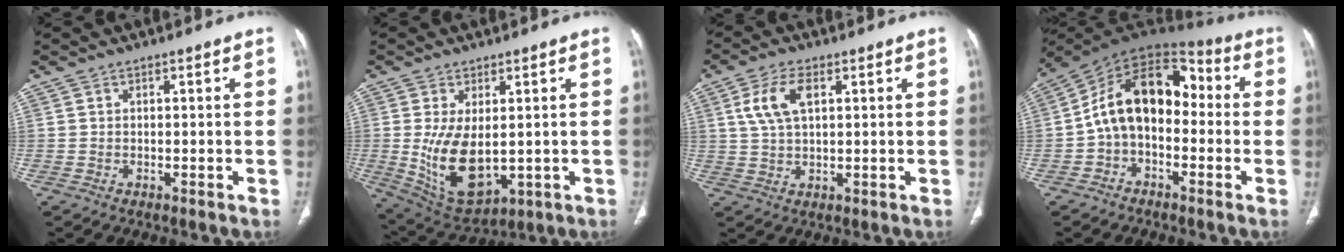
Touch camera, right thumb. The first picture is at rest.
{"total": 12.4, "force": [-0.5, 6.6, 10.5], "torque": [-0.185, -0.017, 0.020]}
{"total": 7.3, "force": [2.4, 3.7, 5.8], "torque": [-0.125, 0.003, 0.051]}
{"total": 14.6, "force": [-1.2, 9.5, 11.1], "torque": [-0.161, 0.059, -0.035]}